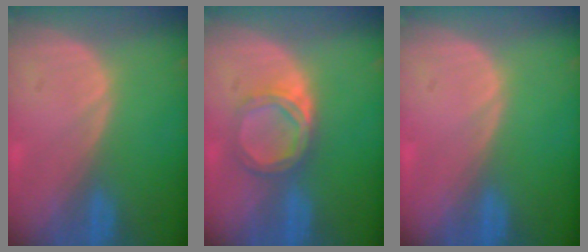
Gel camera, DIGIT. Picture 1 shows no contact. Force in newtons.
{"total": 4.5, "press": 4.5, "slide": 0.5}
{"total": 0.0}